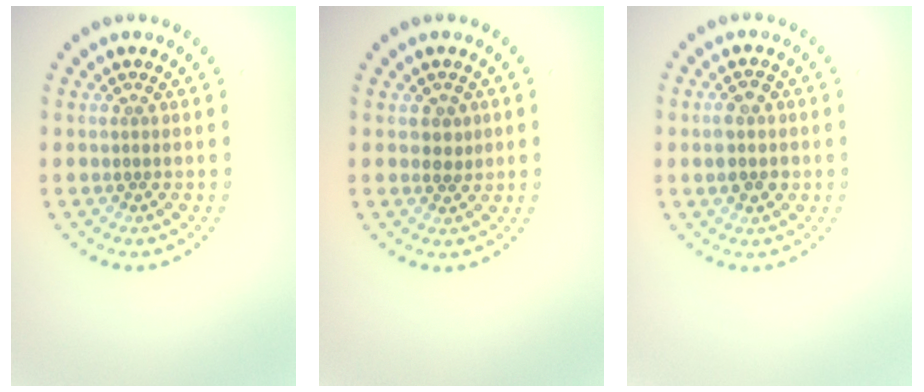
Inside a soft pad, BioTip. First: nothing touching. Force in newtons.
{"total": 0.9, "press": 0.8, "slide": 0.4}
{"total": 2.7, "press": 2.7, "slide": 0.1}